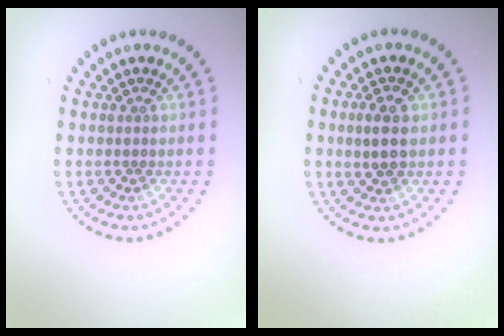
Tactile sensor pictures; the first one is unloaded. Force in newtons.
{"total": 2.3, "press": 2.3, "slide": 0.4}